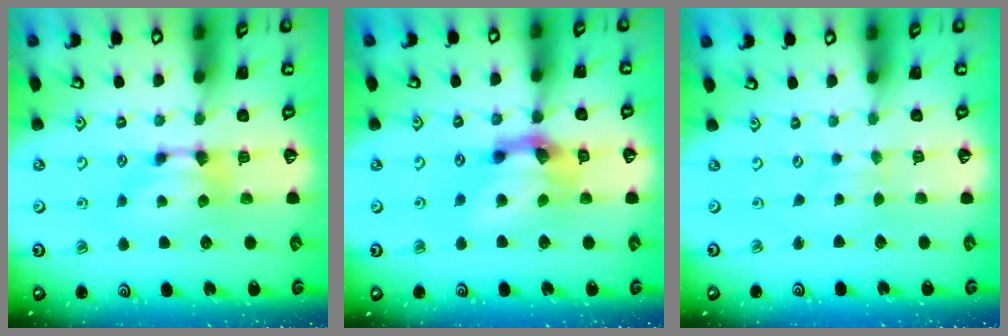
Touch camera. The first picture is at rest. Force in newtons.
{"total": 5.3, "press": 4.9, "slide": 2.0}
{"total": 2.4, "press": 2.4, "slide": 0.1}